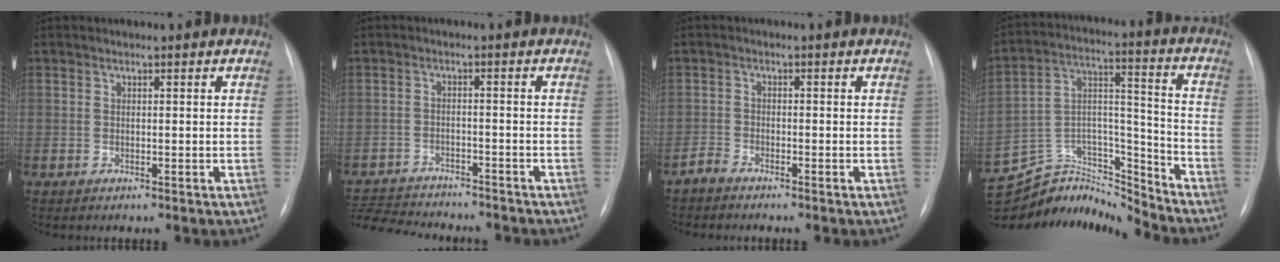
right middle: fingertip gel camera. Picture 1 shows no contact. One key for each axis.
{"total": 12.3, "fx": -11.6, "fy": 2.4, "fz": 3.6, "tx": -0.074, "ty": 0.002, "tz": -0.170}
{"total": 1.6, "fx": -1.6, "fy": 0.1, "fz": 0.3, "tx": -0.009, "ty": -0.003, "tz": -0.034}
{"total": 16.1, "fx": -15.9, "fy": 2.1, "fz": 0.6, "tx": -0.014, "ty": 0.067, "tz": -0.275}